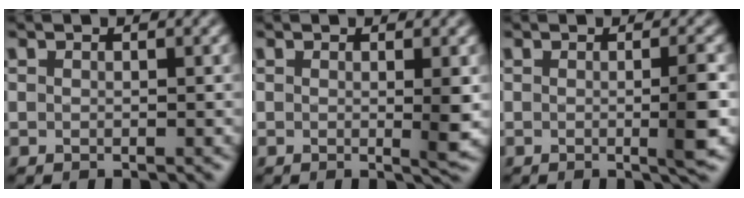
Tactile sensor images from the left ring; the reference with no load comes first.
{"total": 2.0, "force": [0.1, 0.2, 2.0], "torque": [-0.026, -0.008, -0.003]}
{"total": 2.8, "force": [-0.2, 0.4, 2.8], "torque": [-0.039, -0.007, -0.007]}